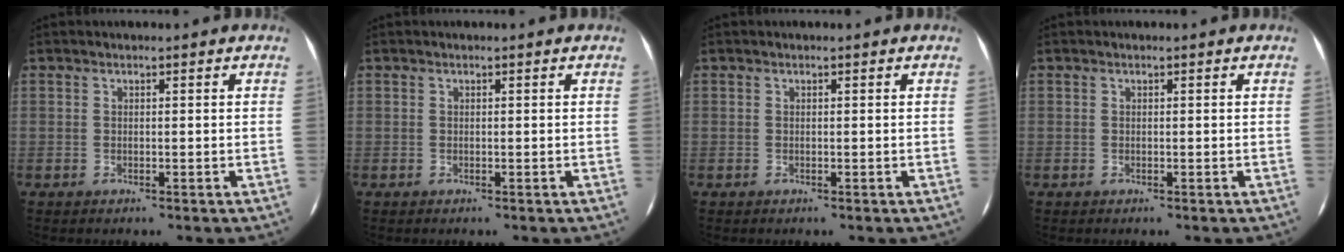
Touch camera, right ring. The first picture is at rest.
{"total": 0.0}
{"total": 0.0}
{"total": 0.0}